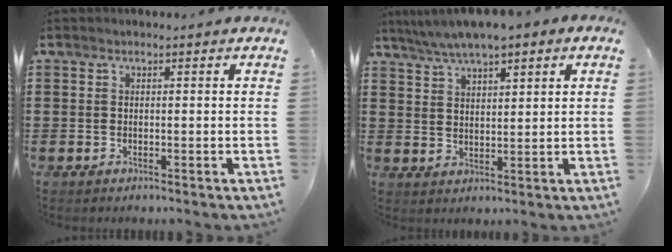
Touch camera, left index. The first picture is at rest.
{"total": 3.7, "force": [3.2, 0.6, 1.9], "torque": [-0.045, -0.005, 0.055]}